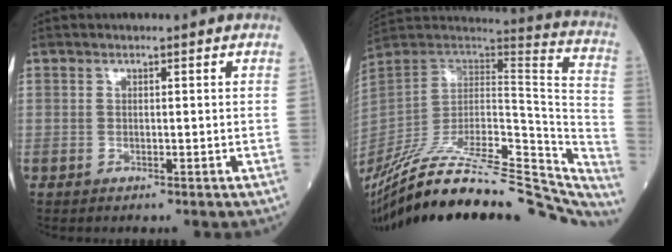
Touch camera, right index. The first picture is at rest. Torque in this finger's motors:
{"motor_torque": [-0.37, -1.47, 1.02, 0.21]}